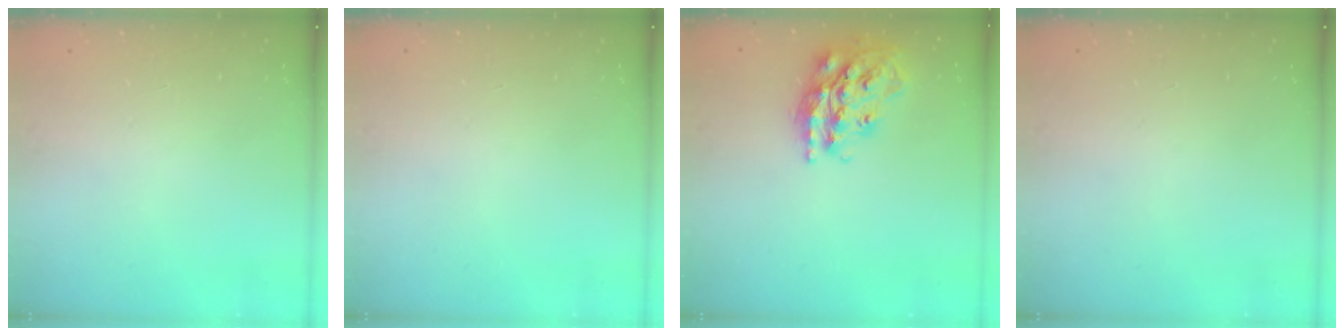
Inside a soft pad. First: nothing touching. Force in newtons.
{"total": 0.0}
{"total": 21.4, "press": 21.4, "slide": 1.6}
{"total": 0.0}